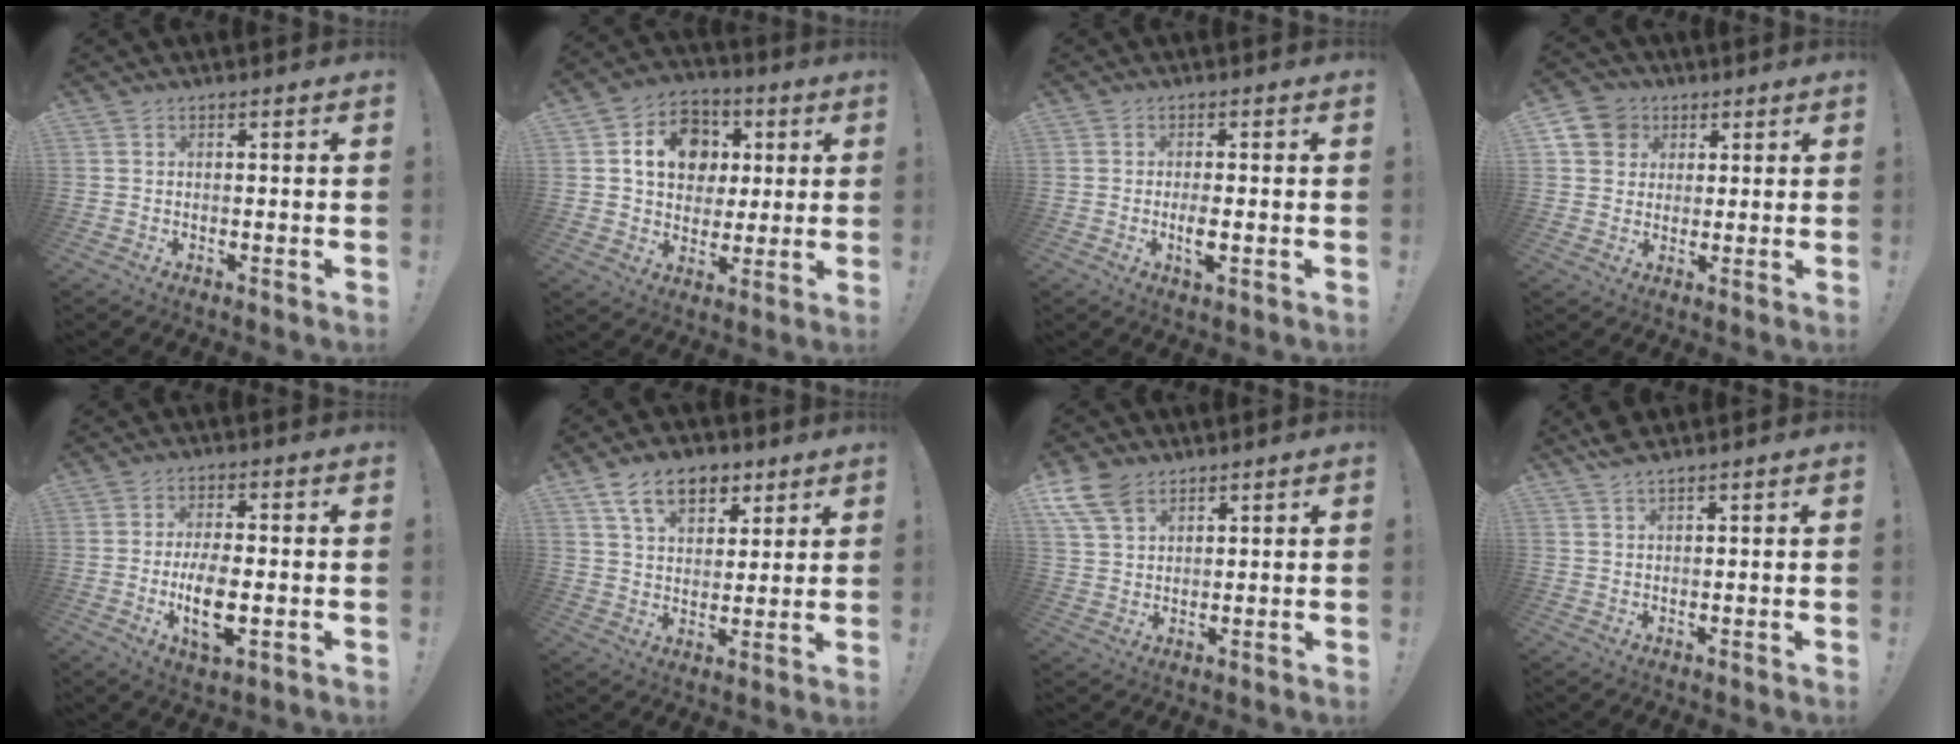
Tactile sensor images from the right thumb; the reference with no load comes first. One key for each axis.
{"total": 14.9, "fx": 3.8, "fy": 12.0, "fz": 7.9, "tx": -0.114, "ty": -0.001, "tz": 0.080}
{"total": 3.5, "fx": -1.0, "fy": 0.8, "fz": 3.3, "tx": -0.062, "ty": -0.009, "tz": -0.022}
{"total": 8.2, "fx": 3.1, "fy": 7.2, "fz": 2.5, "tx": -0.039, "ty": -0.011, "tz": 0.063}
{"total": 9.6, "fx": -1.9, "fy": 3.8, "fz": 8.6, "tx": -0.156, "ty": -0.009, "tz": -0.036}
{"total": 13.2, "fx": 7.3, "fy": 8.2, "fz": 7.3, "tx": -0.110, "ty": -0.026, "tz": 0.136}
{"total": 9.0, "fx": 5.7, "fy": 5.1, "fz": 4.7, "tx": -0.089, "ty": -0.017, "tz": 0.114}
{"total": 3.0, "fx": 2.6, "fy": 0.7, "fz": 1.4, "tx": -0.025, "ty": -0.014, "tz": 0.047}